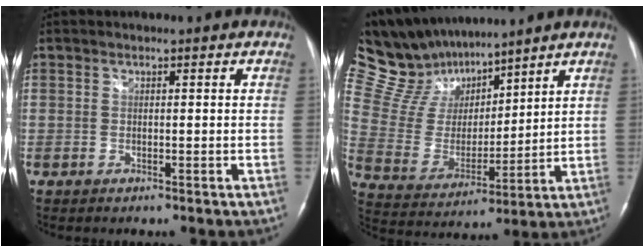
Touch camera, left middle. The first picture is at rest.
{"total": 14.3, "force": [12.7, 4.6, 4.9], "torque": [-0.113, 0.023, 0.251]}